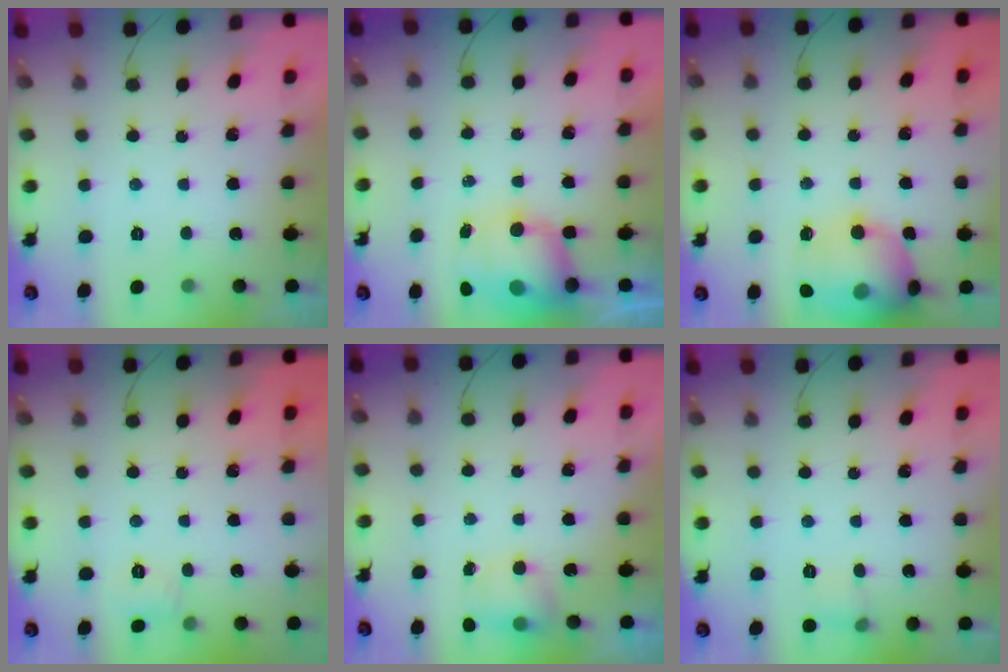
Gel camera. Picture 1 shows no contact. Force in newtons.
{"total": 10.6, "press": 10.2, "slide": 2.8}
{"total": 17.4, "press": 17.2, "slide": 2.7}
{"total": 5.3, "press": 5.1, "slide": 1.5}
{"total": 5.2, "press": 5.2, "slide": 0.7}
{"total": 5.0, "press": 4.7, "slide": 1.6}